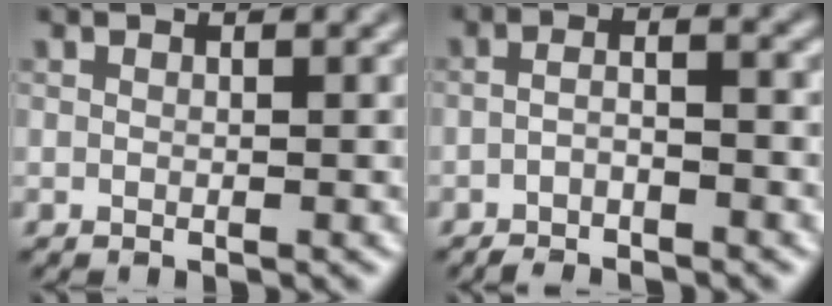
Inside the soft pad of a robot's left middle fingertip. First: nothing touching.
{"total": 2.4, "force": [-1.7, 0.4, 1.6], "torque": [-0.034, -0.002, -0.041]}